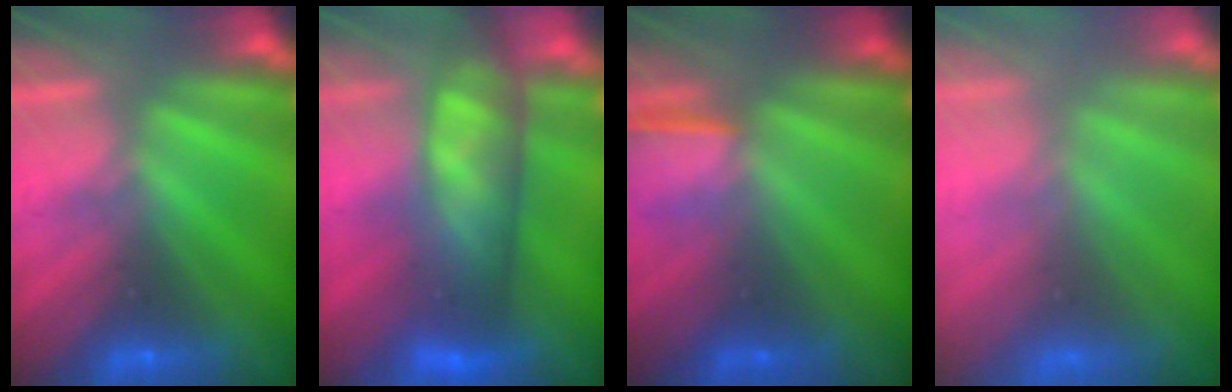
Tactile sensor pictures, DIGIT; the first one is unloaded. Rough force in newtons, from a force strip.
{"total": 10.1}
{"total": 1.3}
{"total": 7.6}